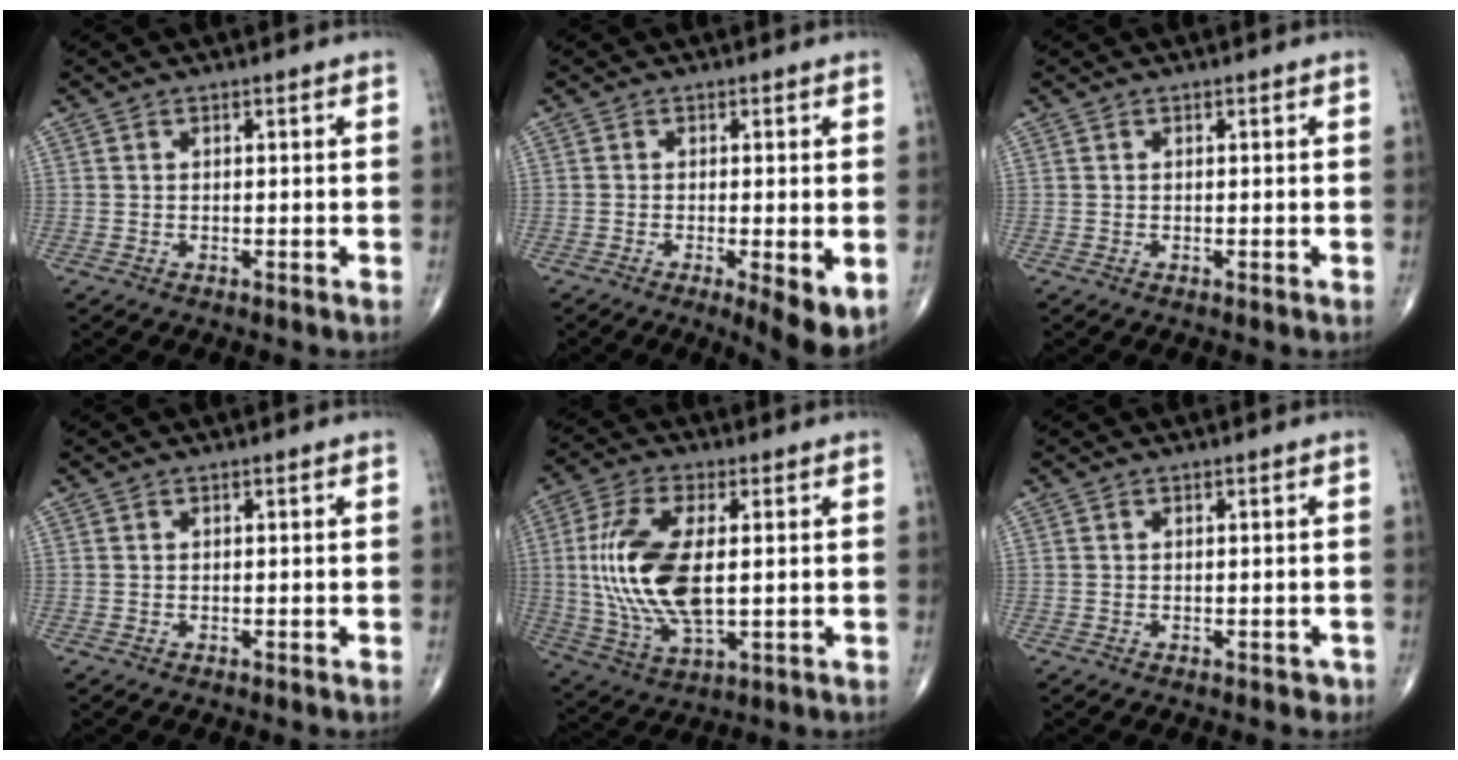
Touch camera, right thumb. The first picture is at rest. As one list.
[{"total": 6.9, "force": [-1.9, 1.6, 6.4], "torque": [-0.094, -0.019, -0.031]}, {"total": 0.0}, {"total": 0.0}, {"total": 17.1, "force": [1.0, 7.8, 15.1], "torque": [-0.318, -0.009, 0.025]}, {"total": 0.9, "force": [-0.4, 0.7, 0.4], "torque": [0.002, 0.008, -0.002]}]